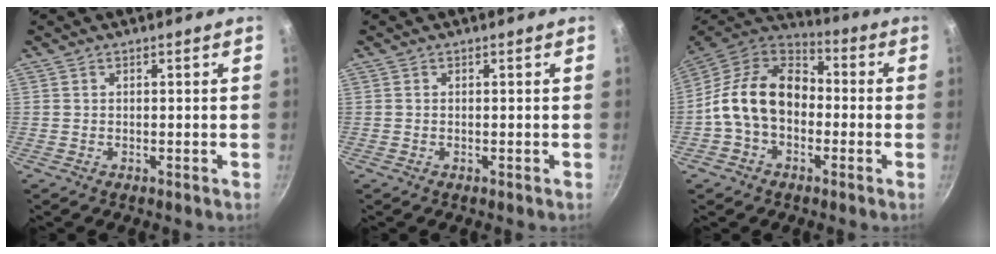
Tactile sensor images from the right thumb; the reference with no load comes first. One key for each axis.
{"total": 0.0}
{"total": 15.7, "fx": -1.2, "fy": 11.3, "fz": 10.8, "tx": -0.156, "ty": 0.041, "tz": -0.041}